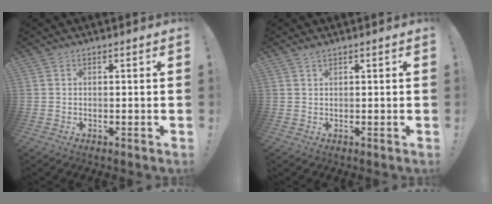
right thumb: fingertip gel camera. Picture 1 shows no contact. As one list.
[{"total": 1.1, "force": [0.9, 0.1, 0.7], "torque": [-0.008, -0.004, 0.015]}]